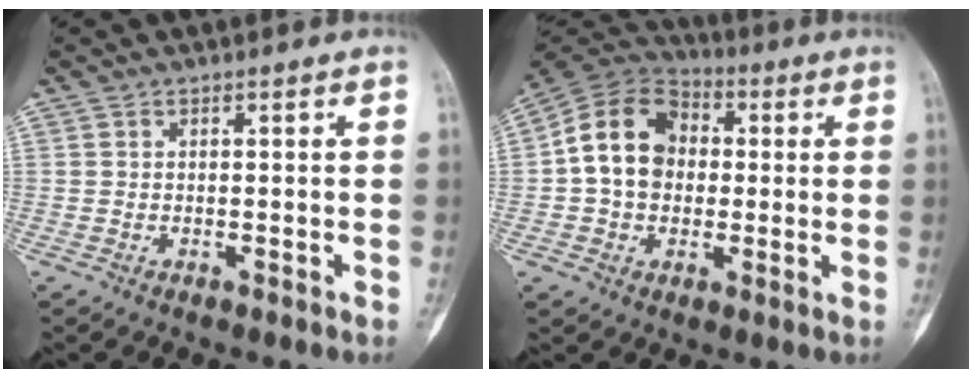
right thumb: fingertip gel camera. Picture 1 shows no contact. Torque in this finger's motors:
{"motor_torque": [1.36, 1.39, 0.32, 0.23, 0.07]}